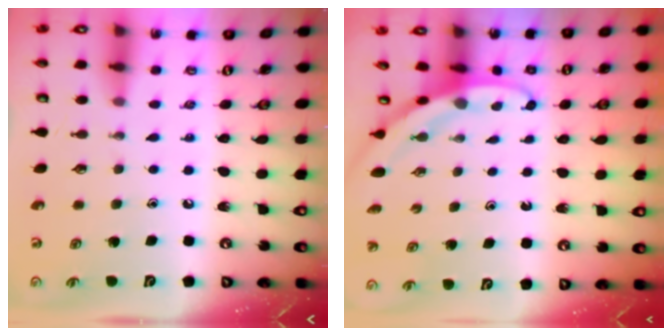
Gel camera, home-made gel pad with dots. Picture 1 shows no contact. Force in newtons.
{"total": 3.1, "press": 3.1, "slide": 0.1}